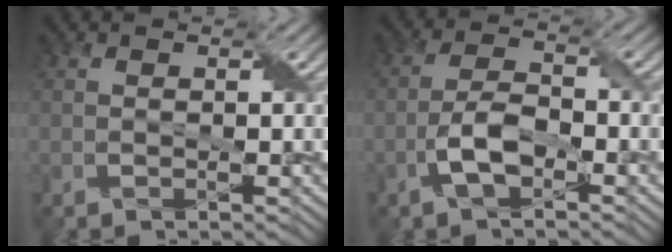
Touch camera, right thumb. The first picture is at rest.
{"total": 4.9, "force": [-2.4, 2.0, 3.7], "torque": [-0.080, 0.008, -0.052]}